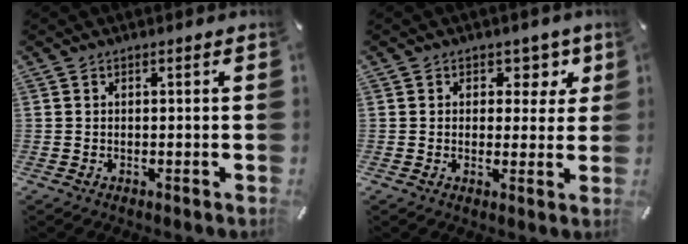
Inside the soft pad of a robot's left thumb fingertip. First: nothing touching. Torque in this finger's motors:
{"motor_torque": [0.31, -0.38, -0.05, 0.00, -0.01]}